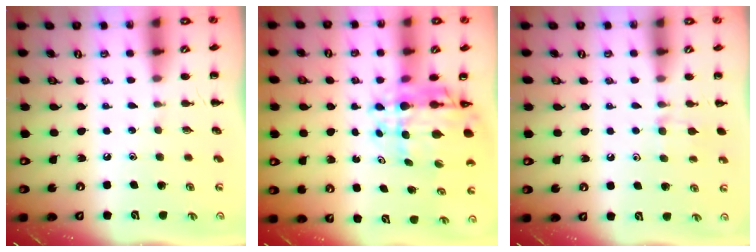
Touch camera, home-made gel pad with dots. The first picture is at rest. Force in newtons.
{"total": 9.3, "press": 8.7, "slide": 3.2}
{"total": 7.0, "press": 6.7, "slide": 2.2}